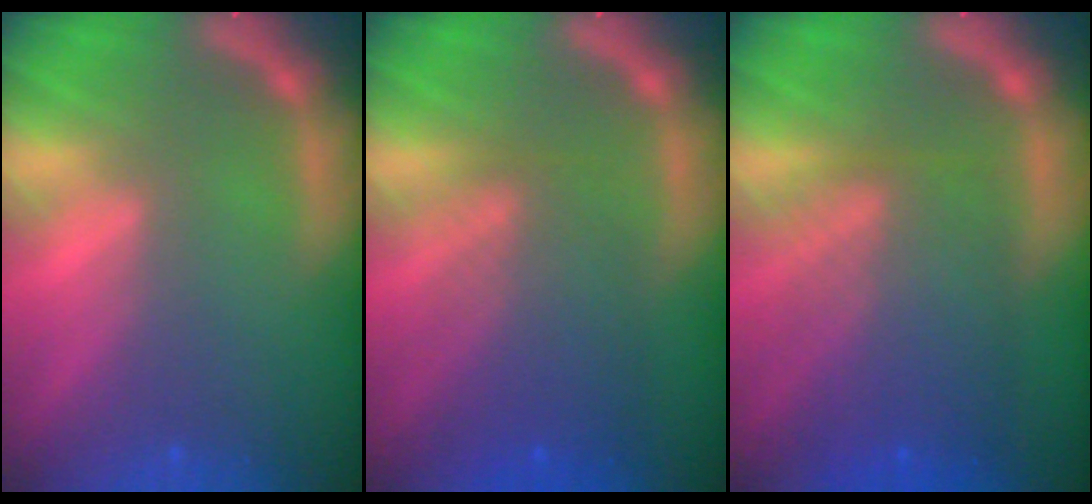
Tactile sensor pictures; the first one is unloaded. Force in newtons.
{"total": 6.0}
{"total": 7.6}